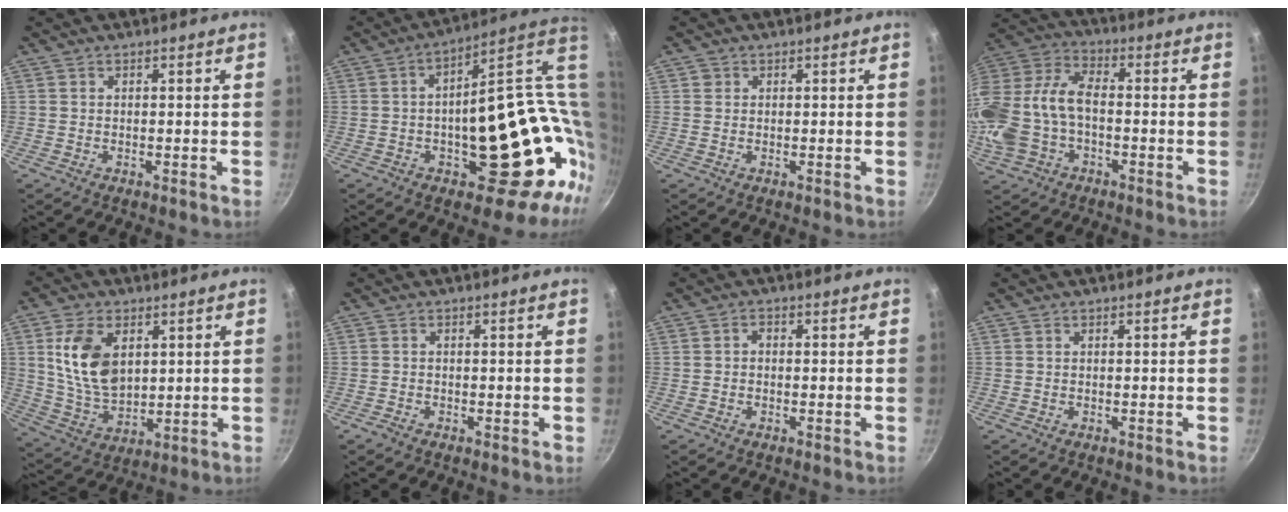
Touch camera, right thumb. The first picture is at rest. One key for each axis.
{"total": 26.8, "fx": 1.9, "fy": 13.2, "fz": 23.3, "tx": -0.275, "ty": 0.005, "tz": 0.047}
{"total": 0.9, "fx": 0.2, "fy": 0.8, "fz": 0.1, "tx": 0.002, "ty": 0.001, "tz": 0.000}
{"total": 19.2, "fx": -3.2, "fy": 12.4, "fz": 14.3, "tx": -0.318, "ty": 0.039, "tz": -0.070}
{"total": 13.3, "fx": 3.4, "fy": 8.5, "fz": 9.6, "tx": -0.159, "ty": -0.021, "tz": 0.075}
{"total": 1.2, "fx": -0.7, "fy": 0.6, "fz": 0.7, "tx": -0.016, "ty": 0.003, "tz": -0.015}
{"total": 1.3, "fx": -0.3, "fy": 1.0, "fz": 0.8, "tx": -0.013, "ty": 0.008, "tz": -0.006}
{"total": 0.0}